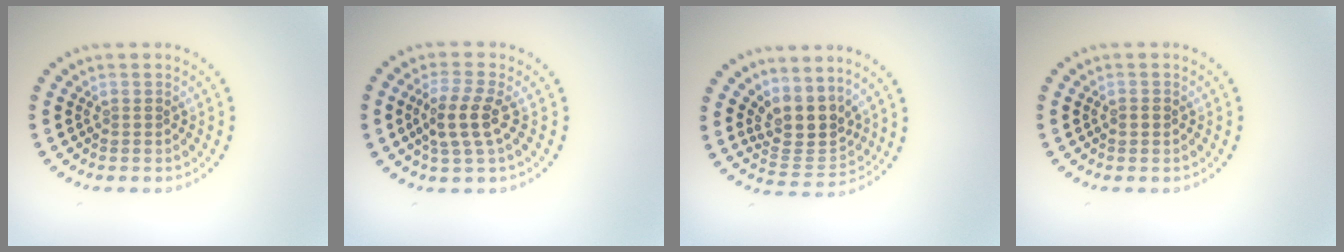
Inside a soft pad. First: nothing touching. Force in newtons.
{"total": 3.2, "press": 2.8, "slide": 1.5}
{"total": 3.8, "press": 3.0, "slide": 2.4}
{"total": 1.1, "press": 1.1, "slide": 0.1}